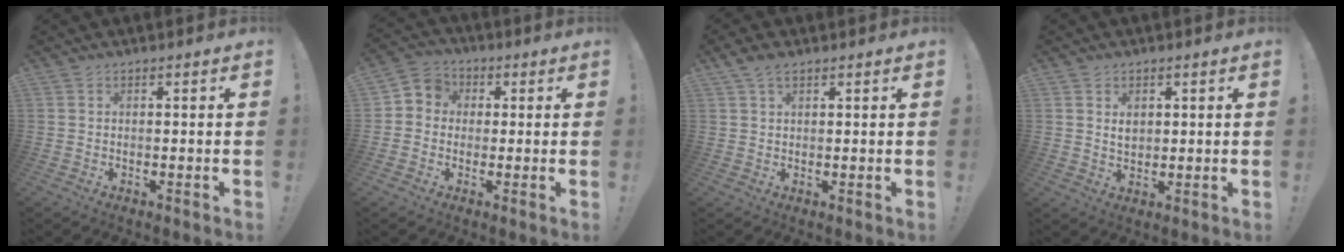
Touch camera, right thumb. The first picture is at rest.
{"total": 5.3, "force": [-0.8, 5.0, 1.6], "torque": [-0.021, 0.016, -0.013]}
{"total": 3.6, "force": [2.3, 1.8, 2.2], "torque": [-0.038, -0.006, 0.045]}
{"total": 3.4, "force": [1.5, 2.5, 1.8], "torque": [-0.009, -0.009, 0.021]}